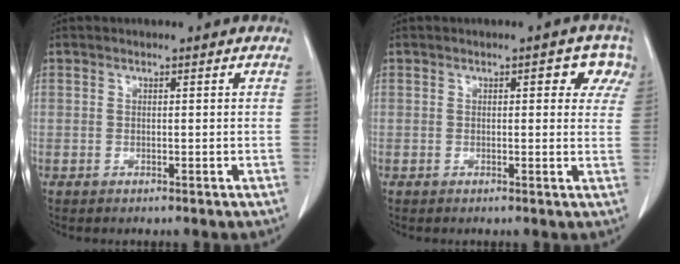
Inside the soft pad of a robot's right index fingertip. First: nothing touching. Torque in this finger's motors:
{"motor_torque": [0.31, 0.32, 0.07, 0.00]}